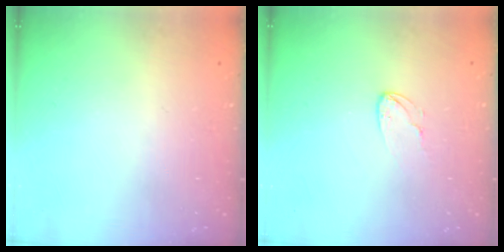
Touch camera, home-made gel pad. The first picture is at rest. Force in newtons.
{"total": 4.2, "press": 4.2, "slide": 0.4}